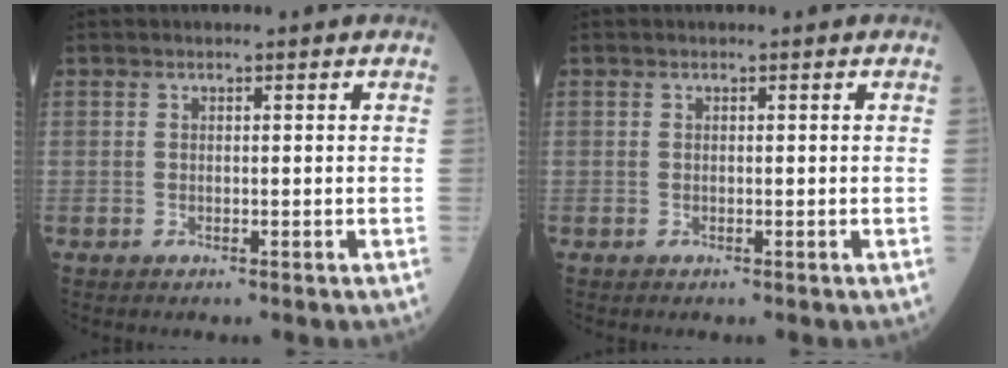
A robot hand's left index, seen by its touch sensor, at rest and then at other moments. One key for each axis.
{"total": 0.0}